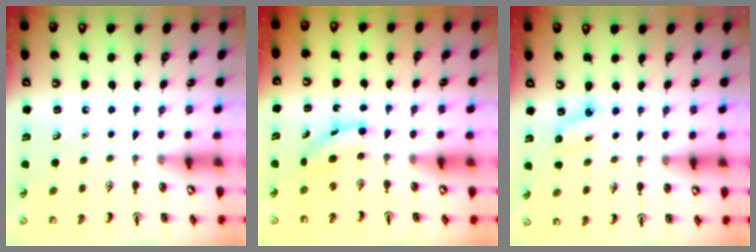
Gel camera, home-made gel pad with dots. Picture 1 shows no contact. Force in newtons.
{"total": 3.7, "press": 3.5, "slide": 1.1}
{"total": 5.0, "press": 4.8, "slide": 1.6}